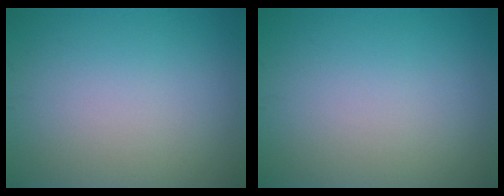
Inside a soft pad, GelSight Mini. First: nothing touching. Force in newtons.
{"total": 0.0}